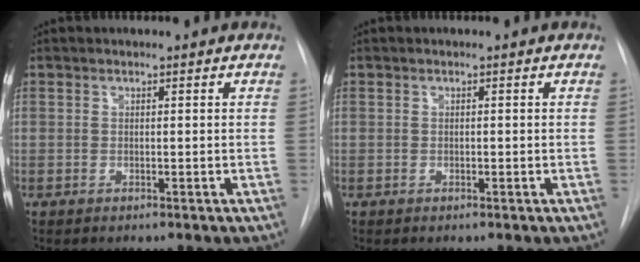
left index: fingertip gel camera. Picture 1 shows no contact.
{"total": 0.0}